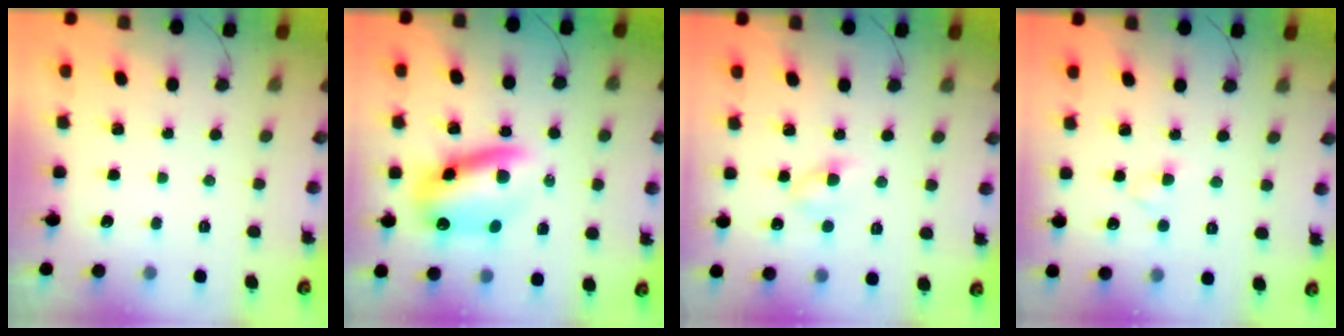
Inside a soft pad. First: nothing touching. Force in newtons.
{"total": 12.9, "press": 12.5, "slide": 3.2}
{"total": 5.0, "press": 4.8, "slide": 1.3}
{"total": 2.4, "press": 2.1, "slide": 1.1}